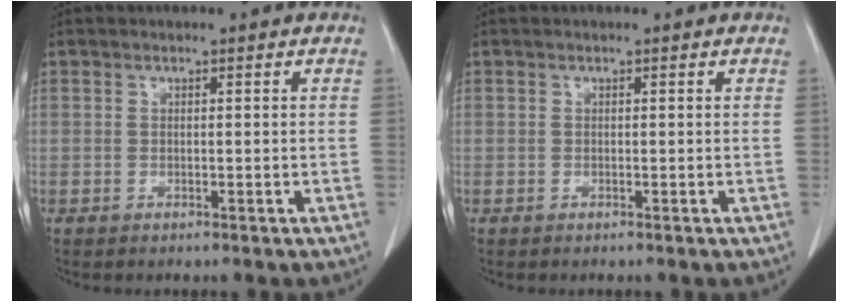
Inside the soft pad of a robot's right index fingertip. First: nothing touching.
{"total": 0.0}